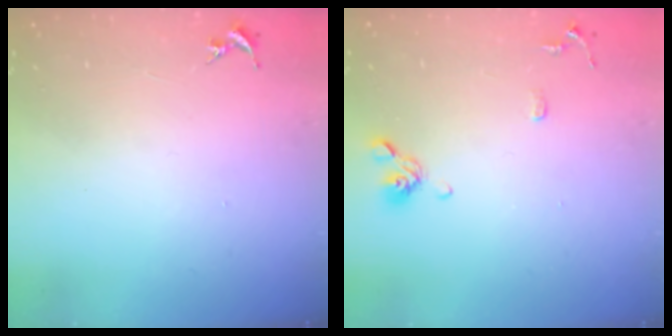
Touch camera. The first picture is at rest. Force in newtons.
{"total": 8.8, "press": 8.6, "slide": 2.0}